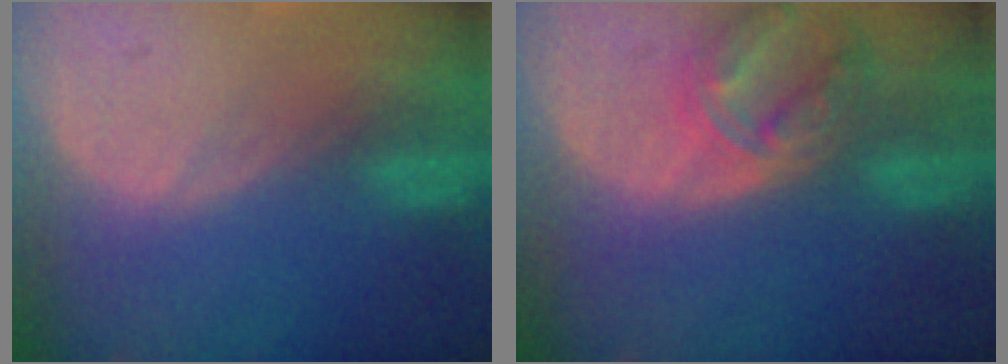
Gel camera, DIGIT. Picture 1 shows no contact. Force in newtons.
{"total": 8.1, "press": 7.0, "slide": 4.0}